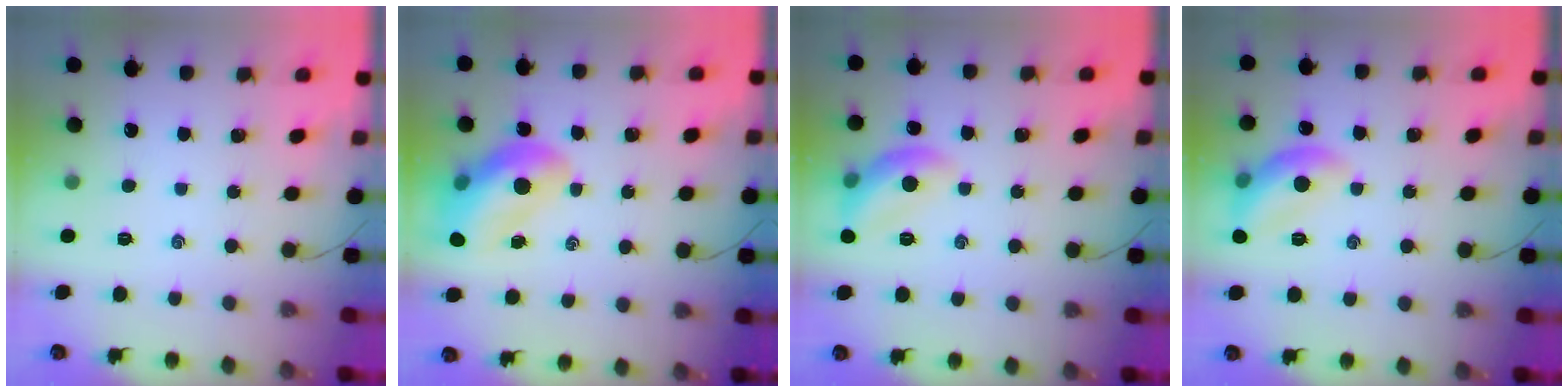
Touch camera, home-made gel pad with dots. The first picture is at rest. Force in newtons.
{"total": 14.0, "press": 13.5, "slide": 3.8}
{"total": 11.1, "press": 11.1, "slide": 0.4}
{"total": 11.3, "press": 11.3, "slide": 0.9}